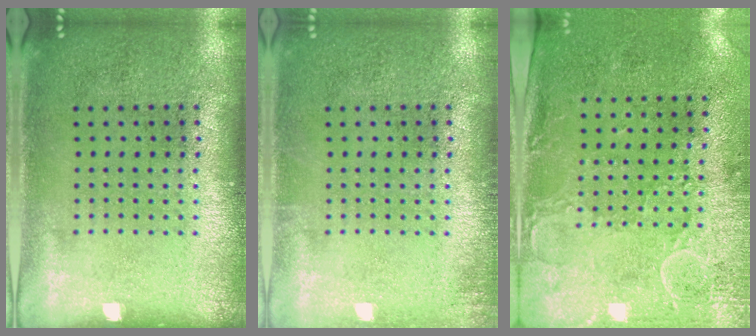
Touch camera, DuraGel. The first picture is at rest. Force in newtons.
{"total": 0.8, "press": 0.8, "slide": 0.1}
{"total": 3.0, "press": 2.4, "slide": 1.7}